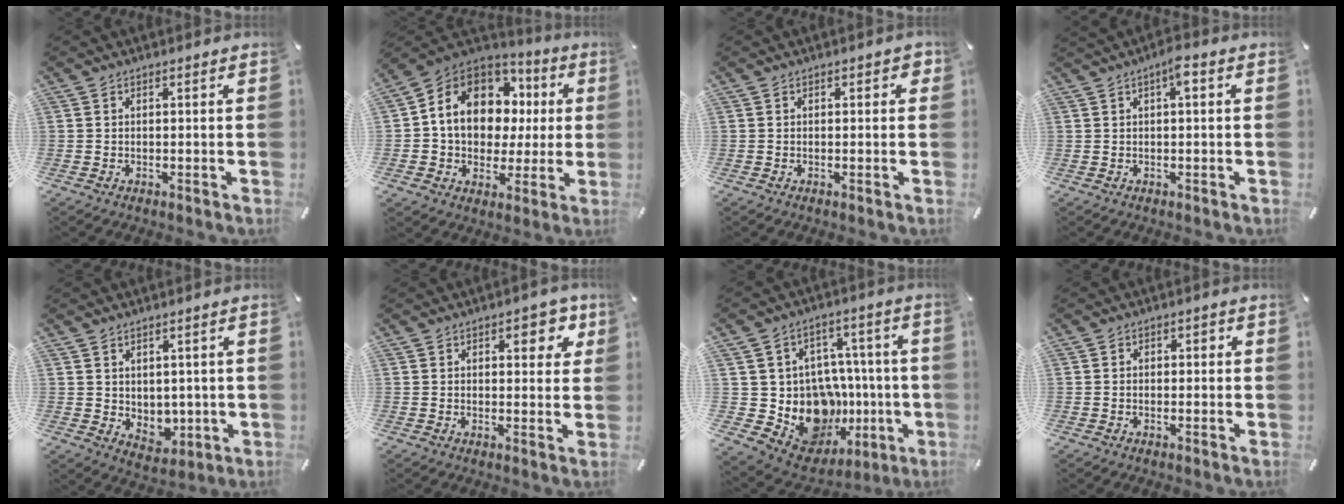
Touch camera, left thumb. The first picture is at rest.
{"total": 13.4, "force": [3.8, 11.0, 6.7], "torque": [-0.135, -0.018, 0.074]}
{"total": 1.4, "force": [0.1, 0.9, 1.1], "torque": [-0.011, 0.003, -0.001]}
{"total": 3.3, "force": [1.1, 0.9, 3.0], "torque": [-0.054, 0.003, 0.016]}
{"total": 4.5, "force": [2.4, 3.8, 0.5], "torque": [0.002, -0.019, 0.043]}
{"total": 6.7, "force": [3.1, 3.7, 4.6], "torque": [-0.041, -0.009, 0.045]}
{"total": 17.4, "force": [-3.0, 14.9, 8.6], "torque": [-0.123, -0.003, -0.005]}
{"total": 1.5, "force": [-0.1, 1.1, 0.9], "torque": [-0.019, 0.008, -0.006]}